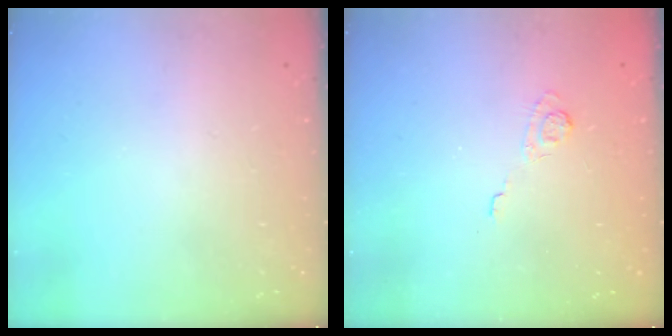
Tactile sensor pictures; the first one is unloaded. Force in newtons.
{"total": 2.6, "press": 2.2, "slide": 1.5}